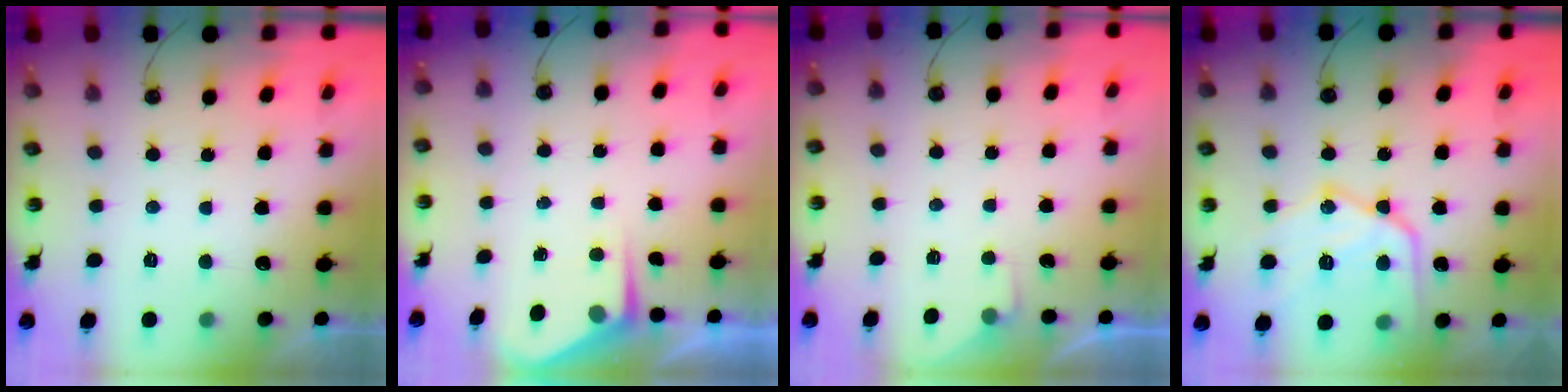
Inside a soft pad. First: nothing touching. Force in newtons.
{"total": 4.6, "press": 4.6, "slide": 0.2}
{"total": 2.9, "press": 2.8, "slide": 0.4}
{"total": 18.9, "press": 18.8, "slide": 1.7}